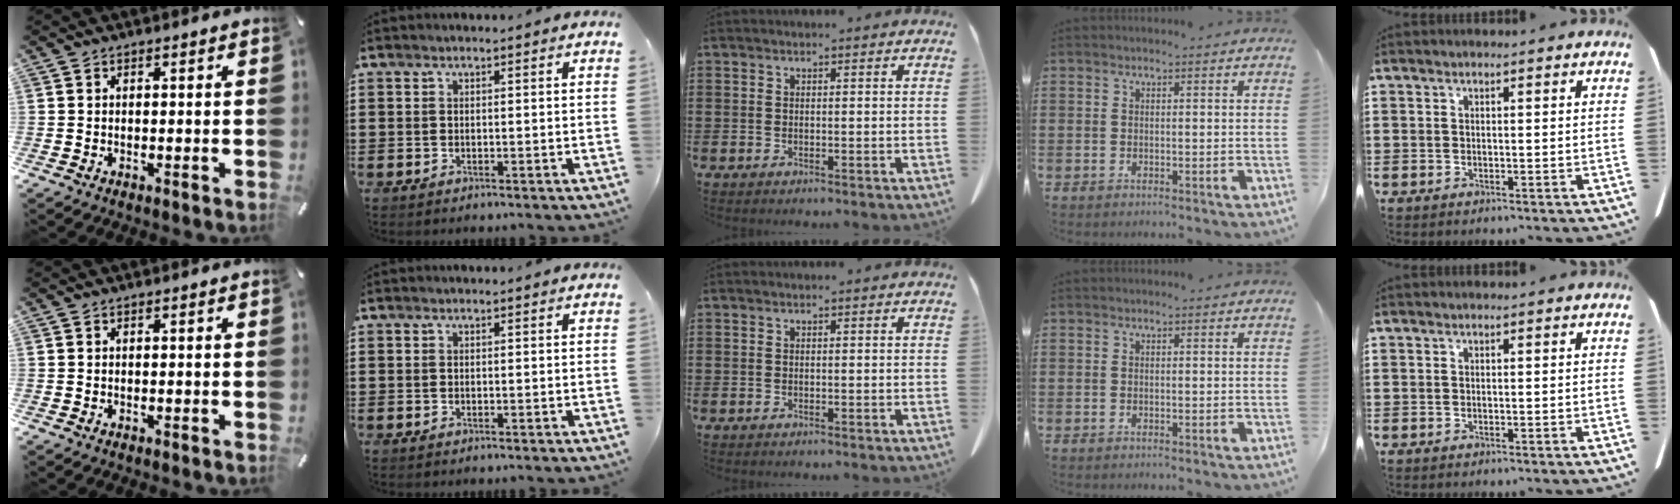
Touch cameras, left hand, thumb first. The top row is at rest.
{}